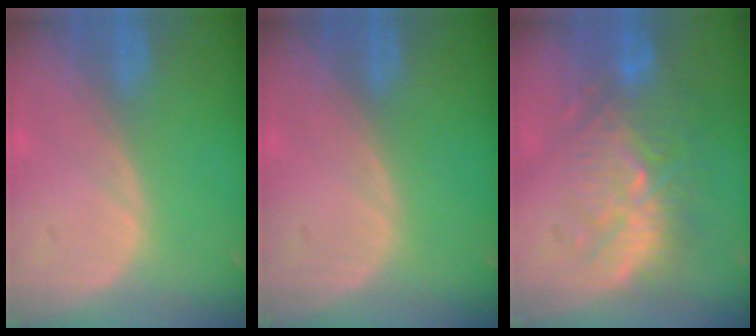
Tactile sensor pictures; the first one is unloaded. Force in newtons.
{"total": 0.0}
{"total": 10.3, "press": 9.5, "slide": 3.9}